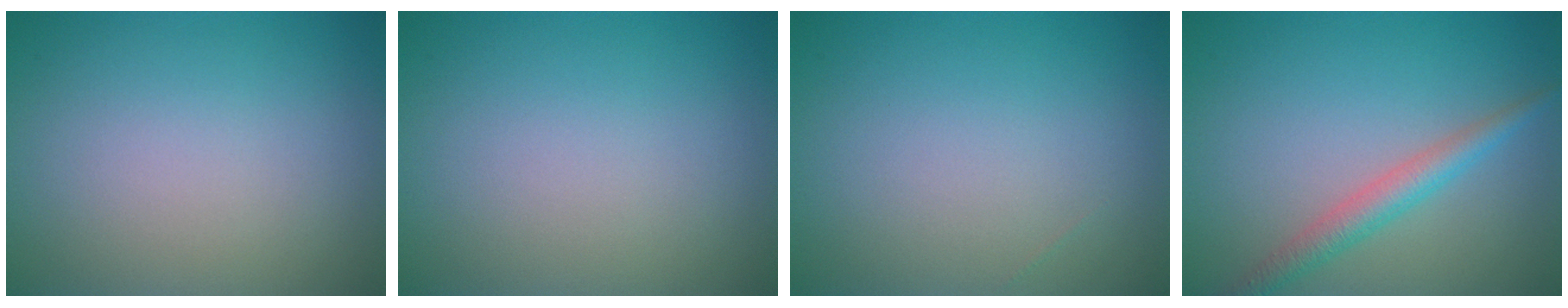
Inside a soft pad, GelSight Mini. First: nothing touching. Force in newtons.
{"total": 0.0}
{"total": 0.0}
{"total": 2.7, "press": 2.7, "slide": 0.0}